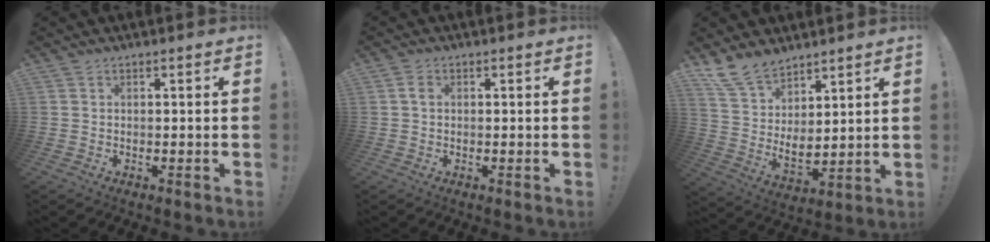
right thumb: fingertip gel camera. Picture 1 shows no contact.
{"total": 1.7, "force": [0.2, 1.2, 1.2], "torque": [-0.016, 0.003, 0.002]}
{"total": 11.6, "force": [9.6, 5.5, 3.7], "torque": [-0.098, -0.067, 0.190]}